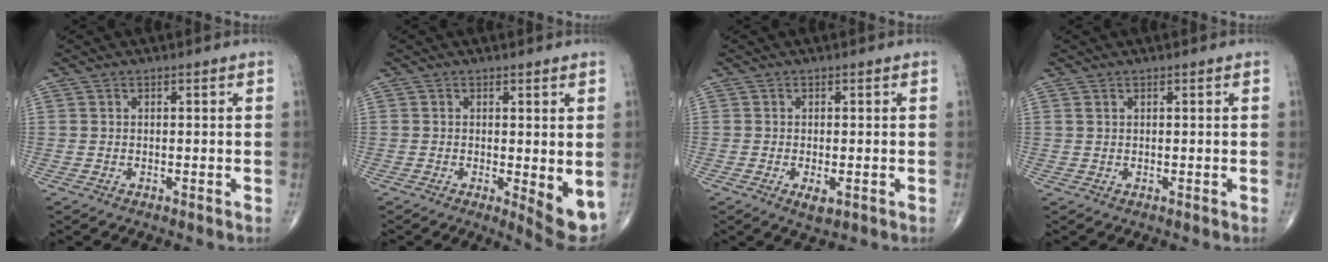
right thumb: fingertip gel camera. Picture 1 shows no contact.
{"total": 6.1, "force": [-0.6, 1.7, 5.8], "torque": [-0.074, -0.017, -0.008]}
{"total": 2.5, "force": [-0.9, 0.9, 2.1], "torque": [-0.036, -0.005, -0.014]}
{"total": 0.5, "force": [0.4, 0.2, 0.2], "torque": [-0.005, 0.008, 0.010]}